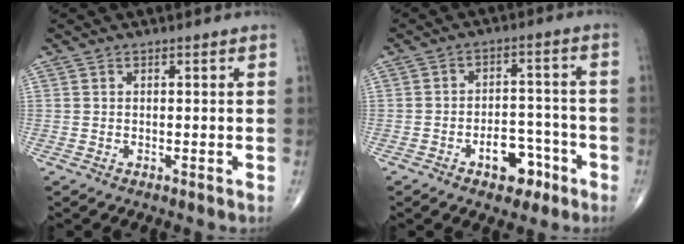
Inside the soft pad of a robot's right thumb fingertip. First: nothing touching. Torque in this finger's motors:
{"motor_torque": [2.53, 2.48, 0.76, -0.27, 0.22]}